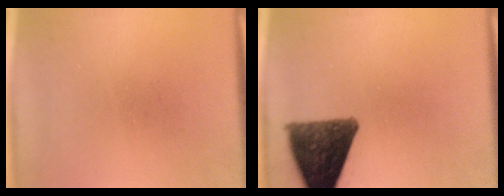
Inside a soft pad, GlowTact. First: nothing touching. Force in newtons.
{"total": 11.5}